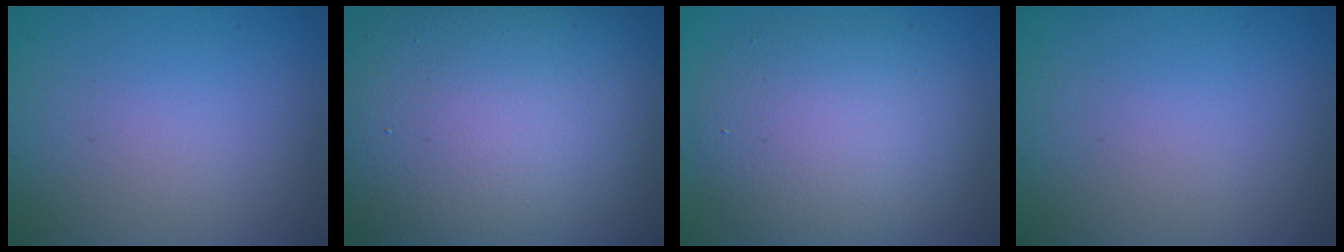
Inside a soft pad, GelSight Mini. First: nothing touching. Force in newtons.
{"total": 16.5, "press": 16.5, "slide": 0.9}
{"total": 7.3, "press": 7.3, "slide": 0.6}
{"total": 0.0}